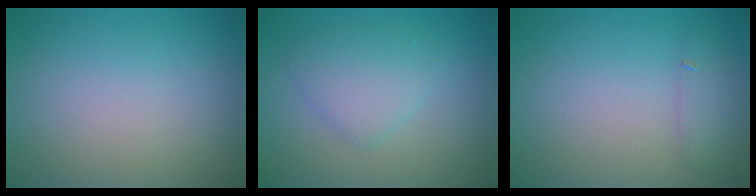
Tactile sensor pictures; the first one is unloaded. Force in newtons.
{"total": 2.9, "press": 2.9, "slide": 0.0}
{"total": 1.3, "press": 1.3, "slide": 0.0}